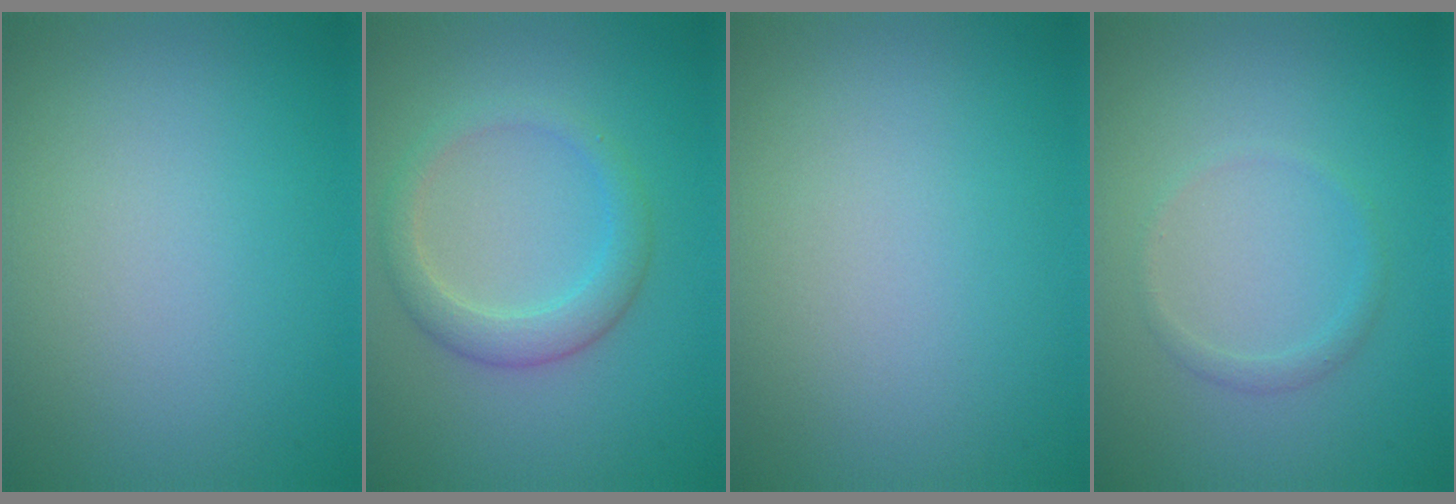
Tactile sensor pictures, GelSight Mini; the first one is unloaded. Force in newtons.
{"total": 2.8, "press": 2.8, "slide": 0.2}
{"total": 0.0}
{"total": 1.0, "press": 1.0, "slide": 0.1}